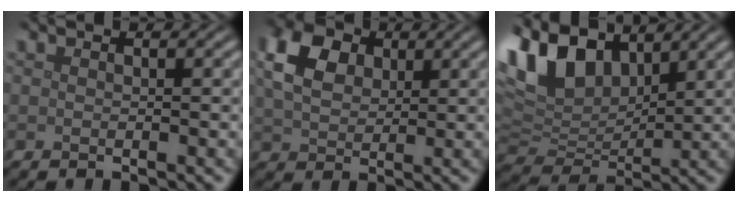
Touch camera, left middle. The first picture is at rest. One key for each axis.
{"total": 5.9, "fx": 2.2, "fy": 4.2, "fz": 3.6, "tx": -0.095, "ty": 0.010, "tz": 0.038}
{"total": 9.9, "fx": 5.2, "fy": 5.7, "fz": 6.1, "tx": -0.153, "ty": 0.013, "tz": 0.095}